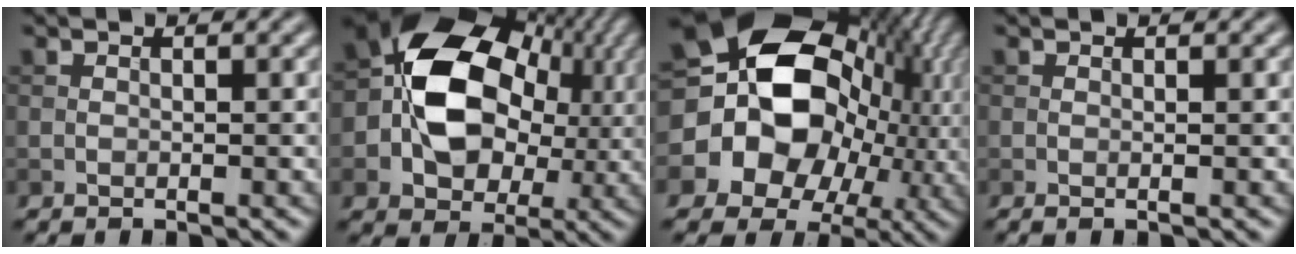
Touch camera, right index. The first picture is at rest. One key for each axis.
{"total": 12.7, "fx": 0.6, "fy": 9.3, "fz": 8.5, "tx": -0.131, "ty": 0.004, "tz": 0.001}
{"total": 18.3, "fx": 1.5, "fy": 14.5, "fz": 11.0, "tx": -0.179, "ty": -0.008, "tz": 0.024}
{"total": 0.6, "fx": 0.0, "fy": 0.1, "fz": 0.6, "tx": -0.008, "ty": -0.002, "tz": -0.002}